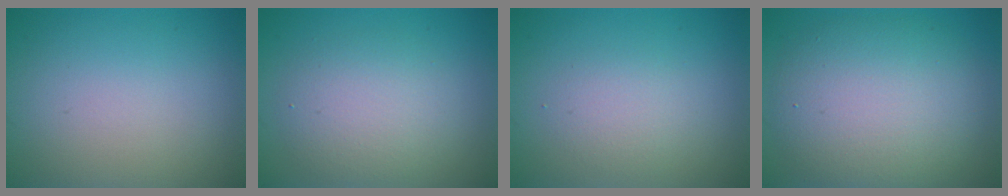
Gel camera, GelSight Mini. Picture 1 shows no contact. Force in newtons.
{"total": 4.1, "press": 4.1, "slide": 0.2}
{"total": 2.0, "press": 2.0, "slide": 0.1}
{"total": 8.6, "press": 8.6, "slide": 0.6}